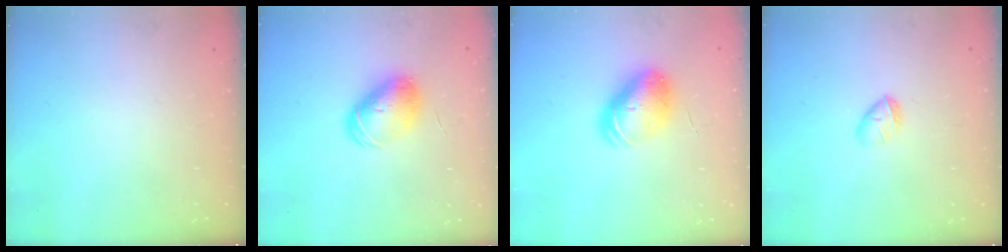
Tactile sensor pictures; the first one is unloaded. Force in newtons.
{"total": 9.2, "press": 9.2, "slide": 0.3}
{"total": 9.4, "press": 9.2, "slide": 1.6}
{"total": 4.0, "press": 3.8, "slide": 1.0}